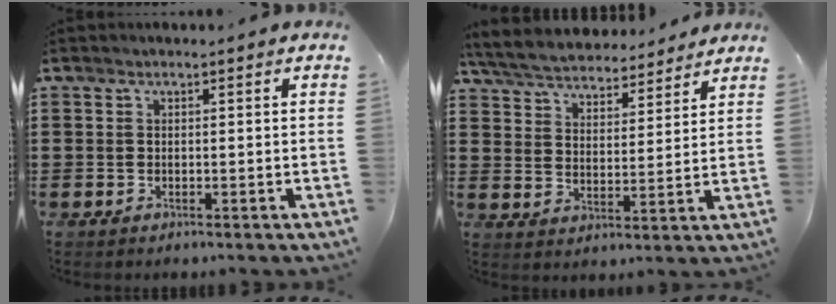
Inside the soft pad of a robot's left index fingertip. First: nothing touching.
{"total": 5.4, "force": [5.3, 0.7, 0.8], "torque": [-0.044, -0.031, 0.092]}